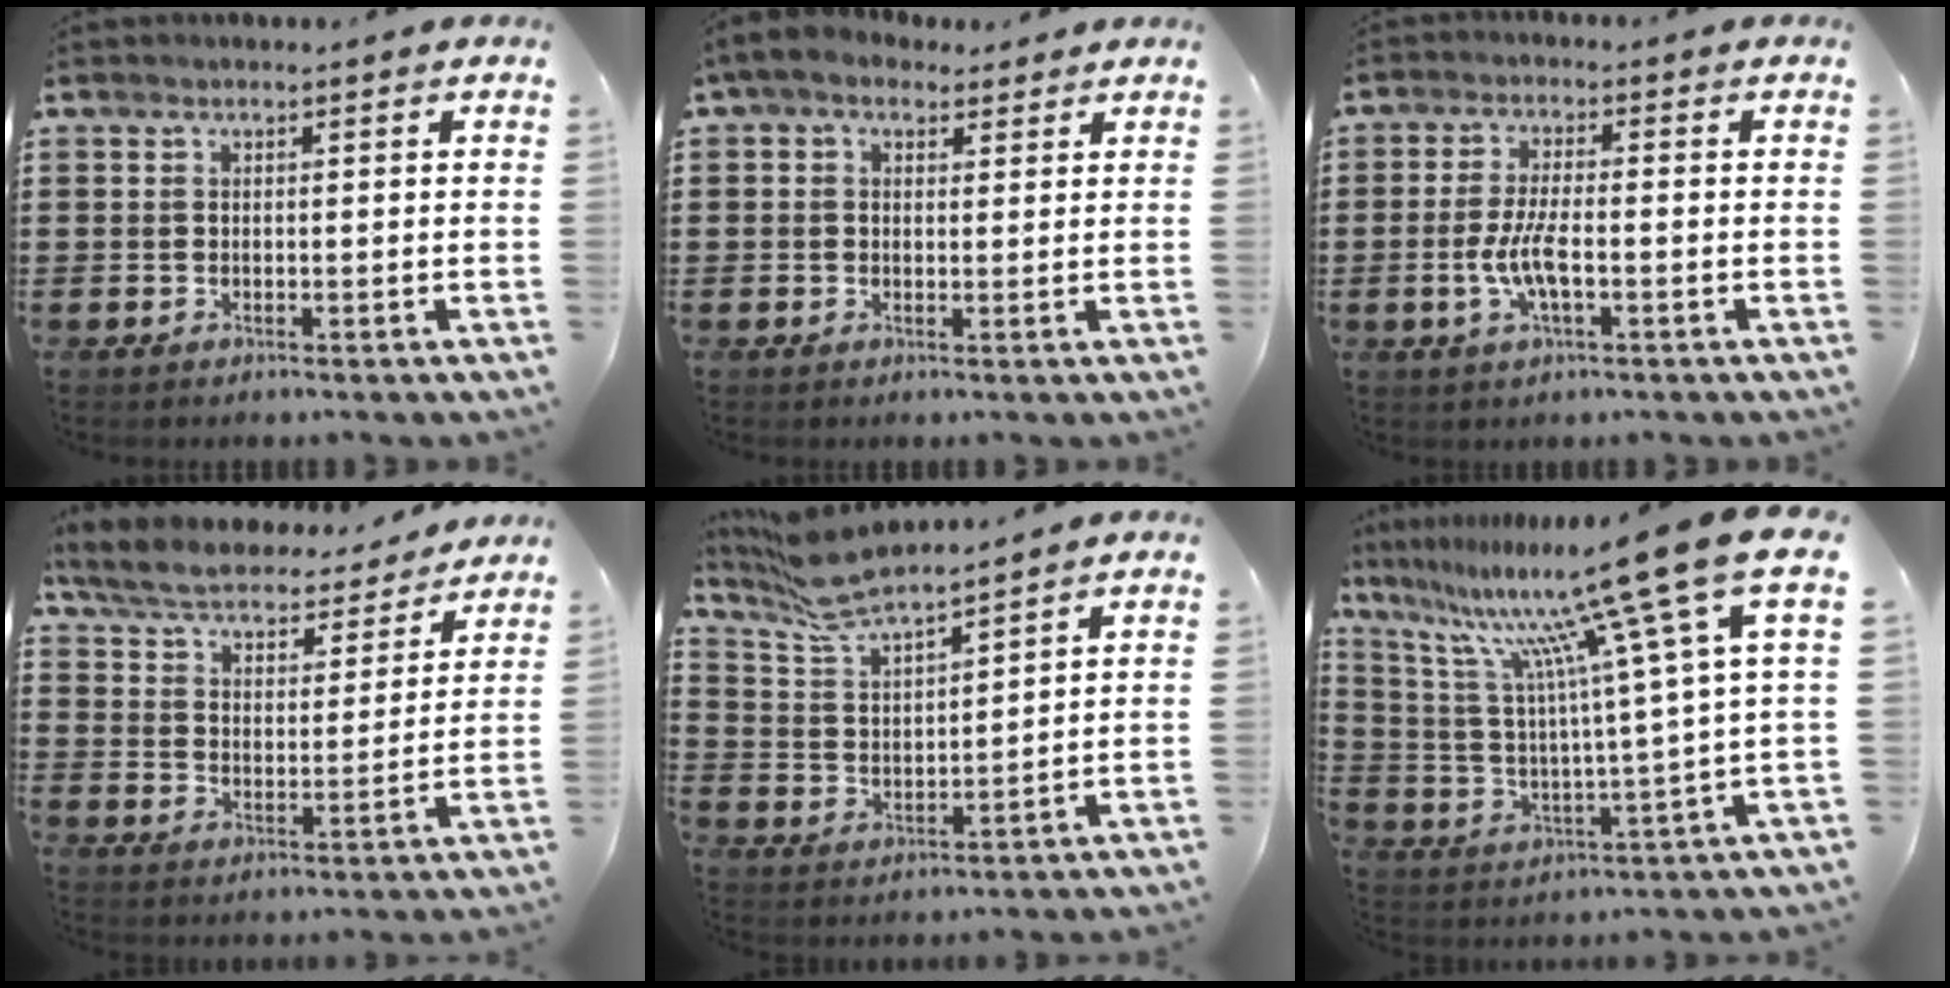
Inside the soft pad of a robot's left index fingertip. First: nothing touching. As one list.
[{"total": 3.1, "force": [2.0, 1.9, 1.5], "torque": [-0.038, 0.005, 0.036]}, {"total": 5.8, "force": [-1.6, 1.6, 5.3], "torque": [-0.126, -0.008, -0.037]}, {"total": 6.1, "force": [5.8, 0.8, 1.8], "torque": [-0.062, -0.037, 0.099]}, {"total": 7.3, "force": [6.8, 0.8, 2.6], "torque": [-0.079, -0.025, 0.122]}, {"total": 18.0, "force": [12.6, 0.3, 12.9], "torque": [-0.260, -0.079, 0.197]}]